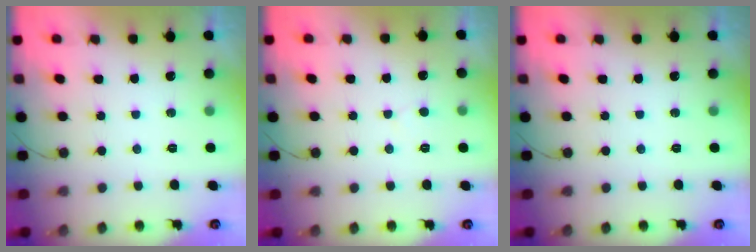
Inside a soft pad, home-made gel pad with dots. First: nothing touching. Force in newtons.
{"total": 2.9, "press": 2.9, "slide": 0.3}
{"total": 0.0}